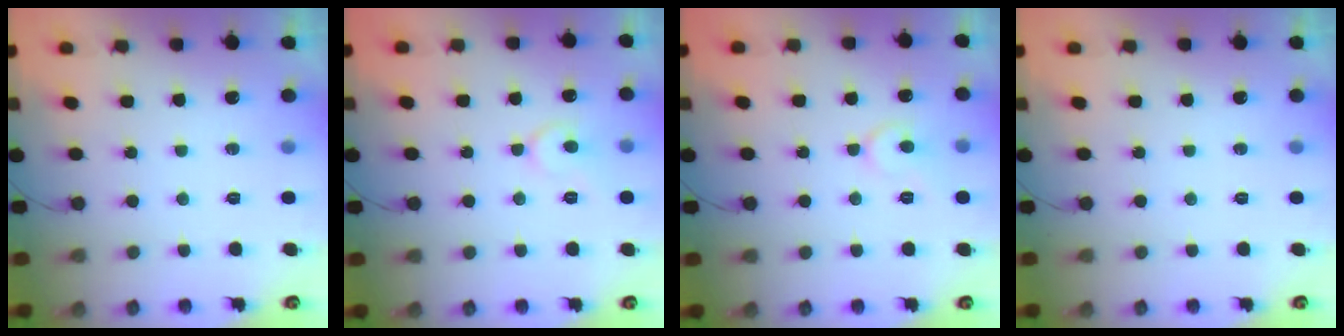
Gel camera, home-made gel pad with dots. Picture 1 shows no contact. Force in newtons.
{"total": 6.7, "press": 6.6, "slide": 0.7}
{"total": 6.7, "press": 6.6, "slide": 0.7}
{"total": 0.0}